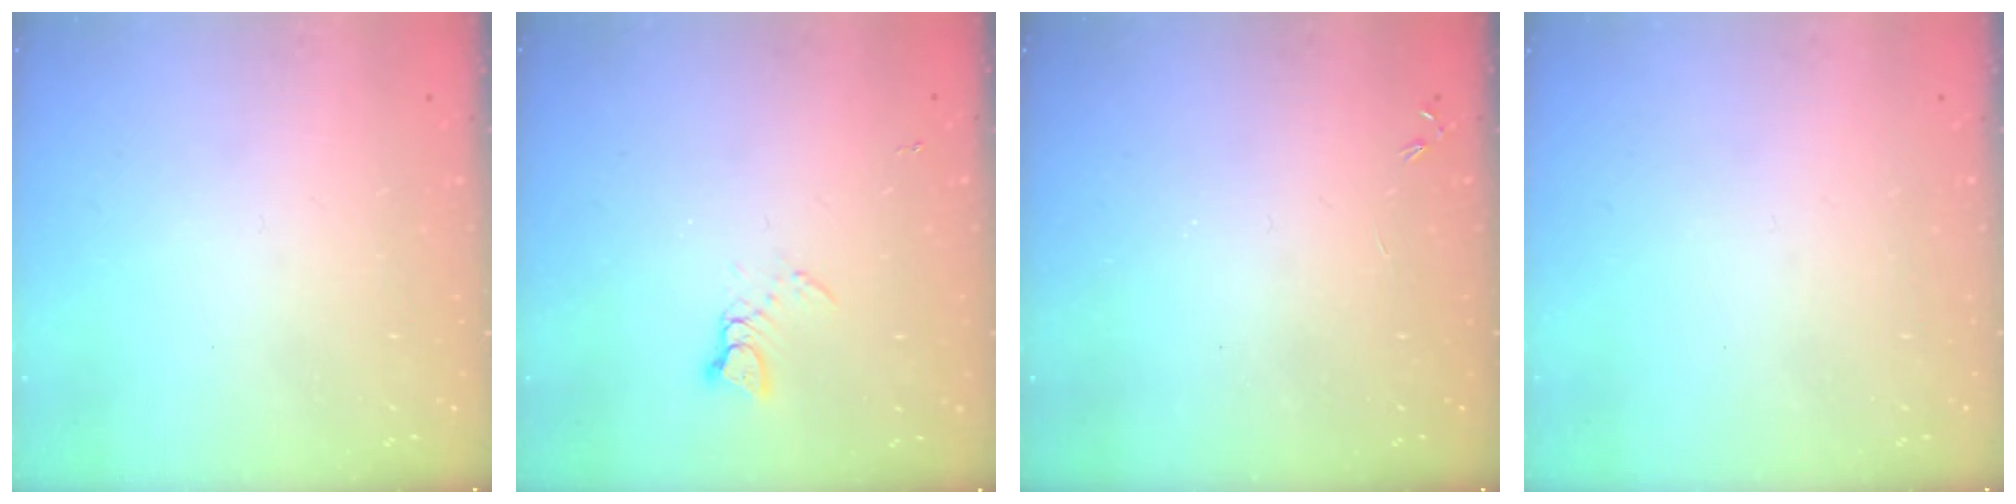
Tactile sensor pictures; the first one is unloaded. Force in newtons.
{"total": 2.6, "press": 2.6, "slide": 0.3}
{"total": 0.0}
{"total": 0.0}